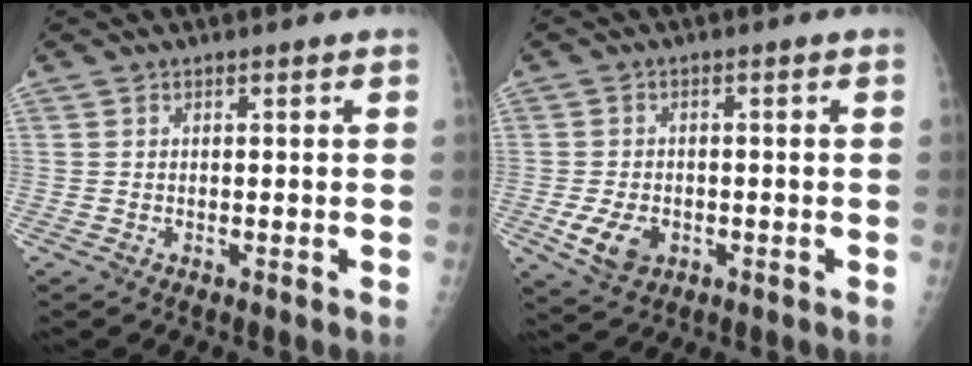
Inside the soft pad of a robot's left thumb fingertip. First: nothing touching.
{"total": 5.9, "force": [-2.0, 4.3, 3.6], "torque": [-0.062, -0.002, -0.029]}